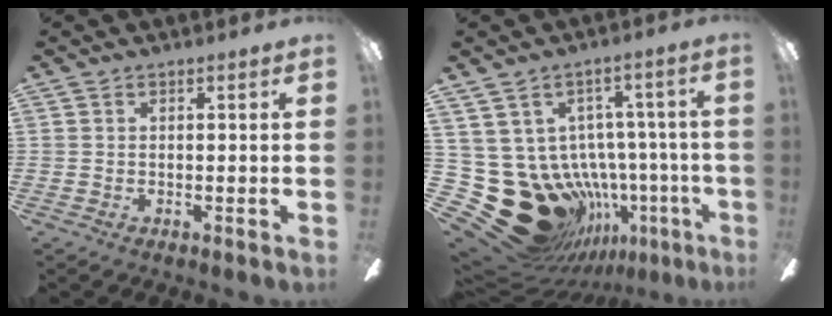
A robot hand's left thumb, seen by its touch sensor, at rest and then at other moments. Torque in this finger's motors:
{"motor_torque": [-0.24, 0.54, -0.14, 0.03, 0.03]}